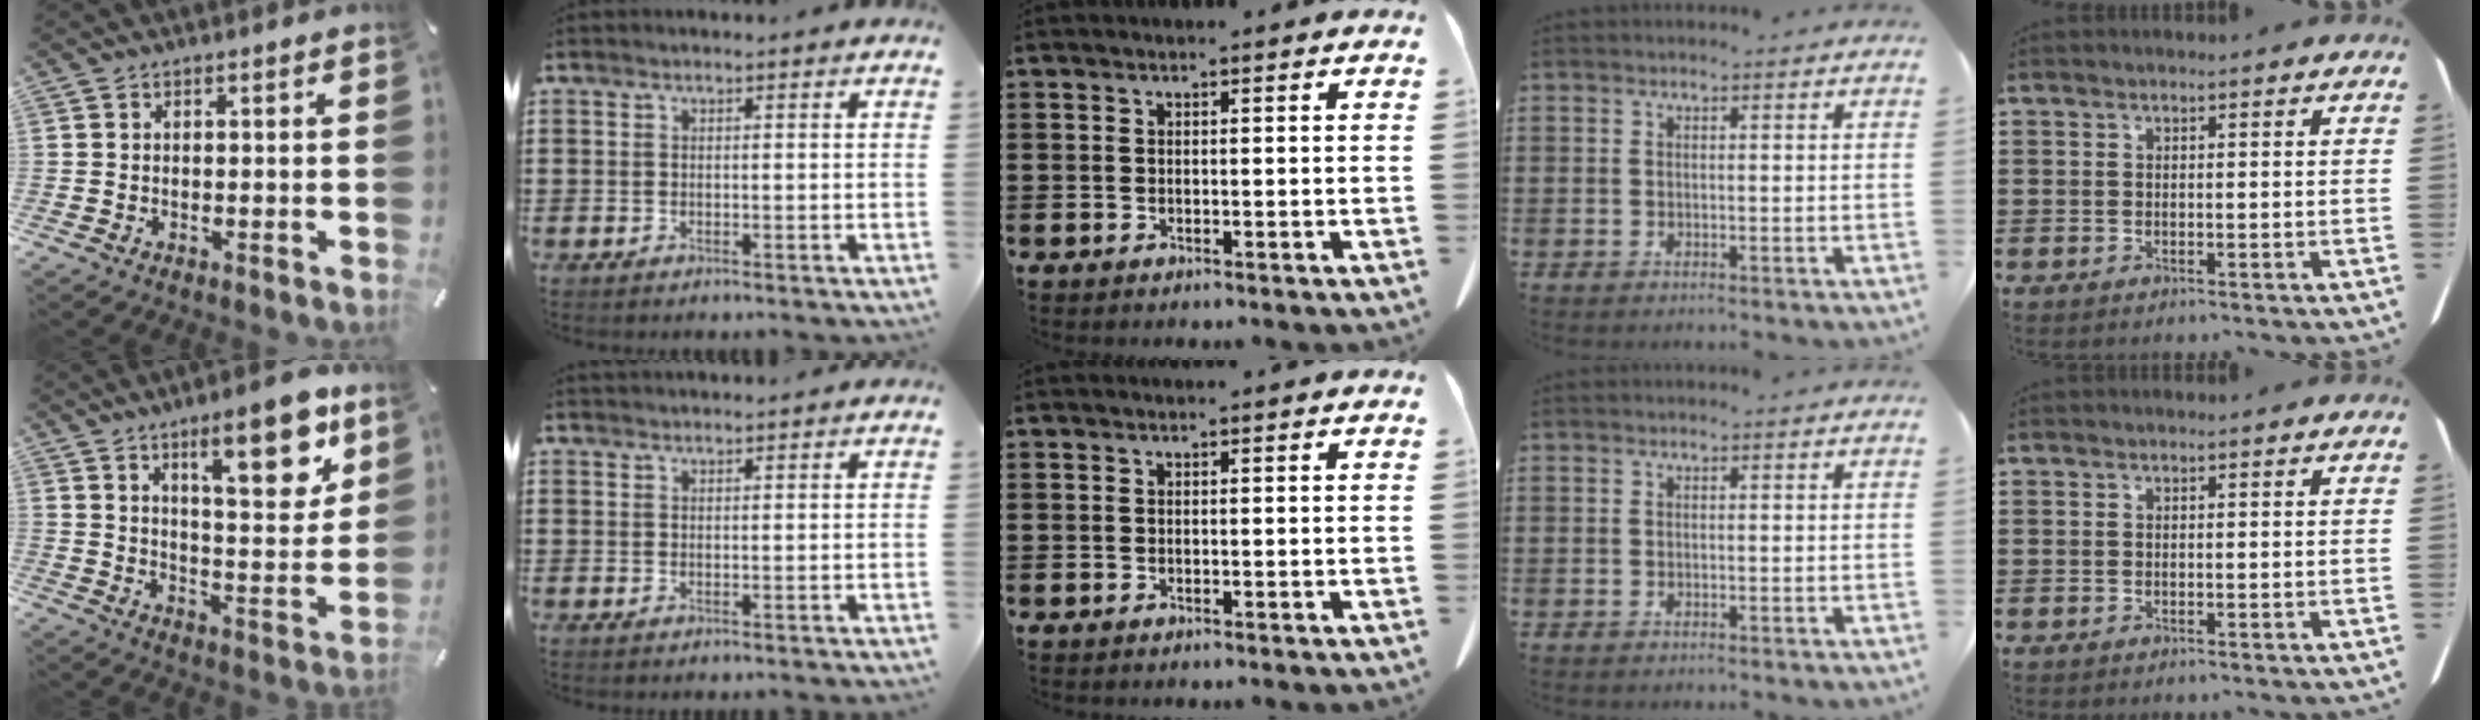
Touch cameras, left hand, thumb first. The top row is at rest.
{"thumb": {"total": 16.3, "force": [9.6, 5.7, 11.9], "torque": [-0.150, -0.056, 0.147]}, "index": {"total": 1.1, "force": [1.1, 0.0, 0.1], "torque": [-0.005, -0.001, 0.021]}}